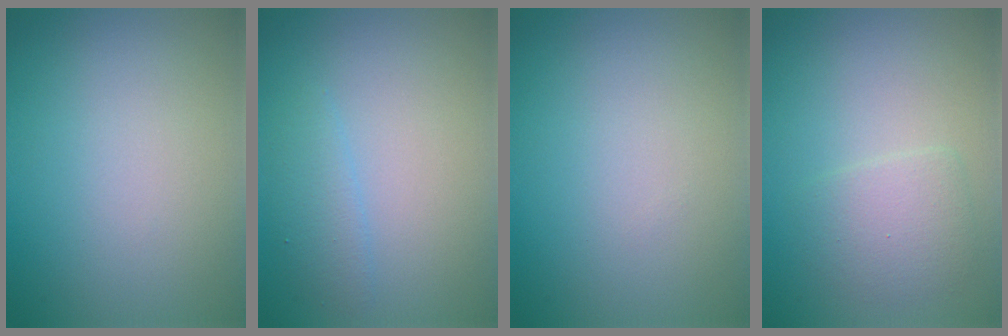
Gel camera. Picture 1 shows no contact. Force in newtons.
{"total": 1.6, "press": 1.6, "slide": 0.1}
{"total": 0.0}
{"total": 2.4, "press": 2.4, "slide": 0.1}